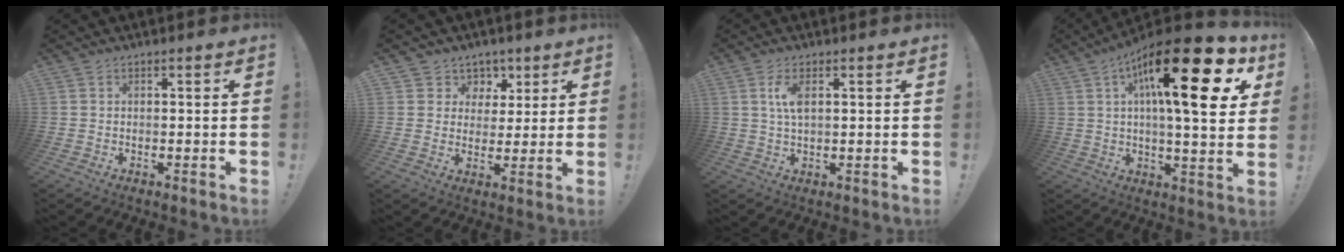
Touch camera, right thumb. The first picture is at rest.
{"total": 6.5, "force": [2.2, 6.1, 0.7], "torque": [-0.010, -0.019, 0.047]}
{"total": 4.9, "force": [1.4, 2.0, 4.2], "torque": [-0.071, 0.000, 0.021]}
{"total": 25.2, "force": [9.3, 7.0, 22.3], "torque": [-0.343, -0.047, 0.143]}